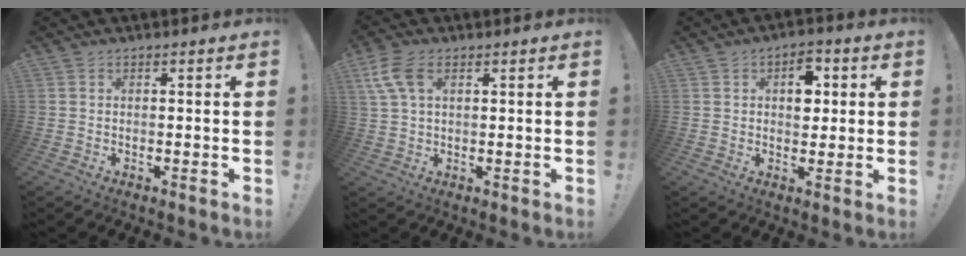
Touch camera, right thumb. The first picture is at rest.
{"total": 8.3, "force": [3.3, 4.6, 6.0], "torque": [-0.130, 0.004, 0.067]}
{"total": 7.7, "force": [1.7, 5.5, 5.1], "torque": [-0.057, 0.002, 0.026]}